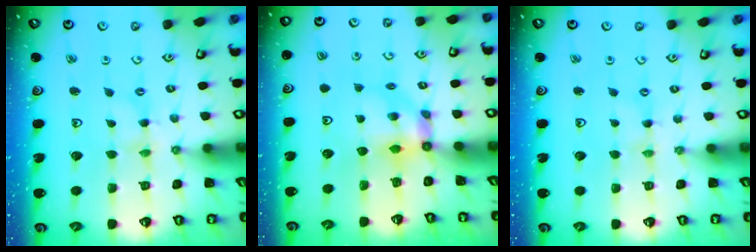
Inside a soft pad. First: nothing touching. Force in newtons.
{"total": 5.5, "press": 5.5, "slide": 0.2}
{"total": 0.0}